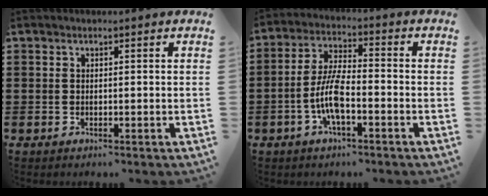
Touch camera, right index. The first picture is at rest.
{"total": 7.4, "force": [-2.6, 2.3, 6.5], "torque": [-0.150, -0.006, -0.055]}